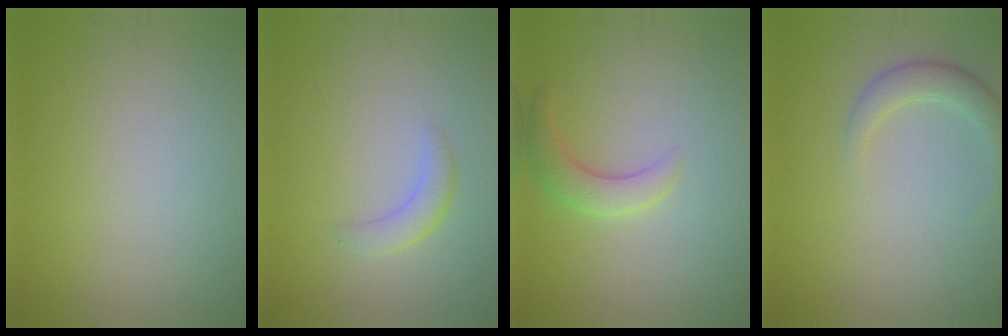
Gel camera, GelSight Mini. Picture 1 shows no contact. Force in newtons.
{"total": 1.8, "press": 1.8, "slide": 0.0}
{"total": 2.6, "press": 2.6, "slide": 0.1}
{"total": 2.4, "press": 2.4, "slide": 0.2}